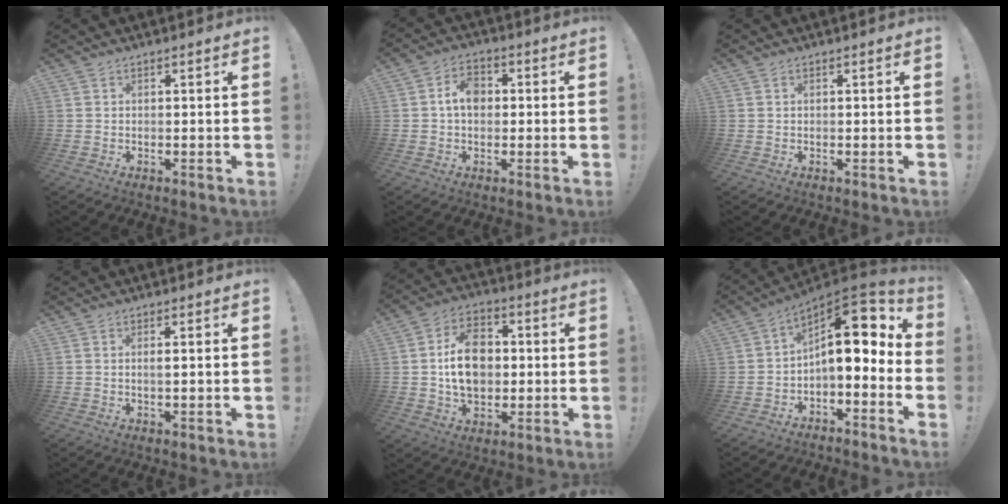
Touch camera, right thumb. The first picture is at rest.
{"total": 7.3, "force": [0.7, 5.4, 4.9], "torque": [-0.070, 0.007, 0.013]}
{"total": 0.0}
{"total": 1.4, "force": [0.2, 0.1, 1.4], "torque": [-0.013, -0.008, -0.001]}
{"total": 15.0, "force": [0.6, 11.2, 9.9], "torque": [-0.155, 0.014, 0.014]}
{"total": 13.3, "force": [2.9, 5.9, 11.6], "torque": [-0.164, -0.027, 0.048]}